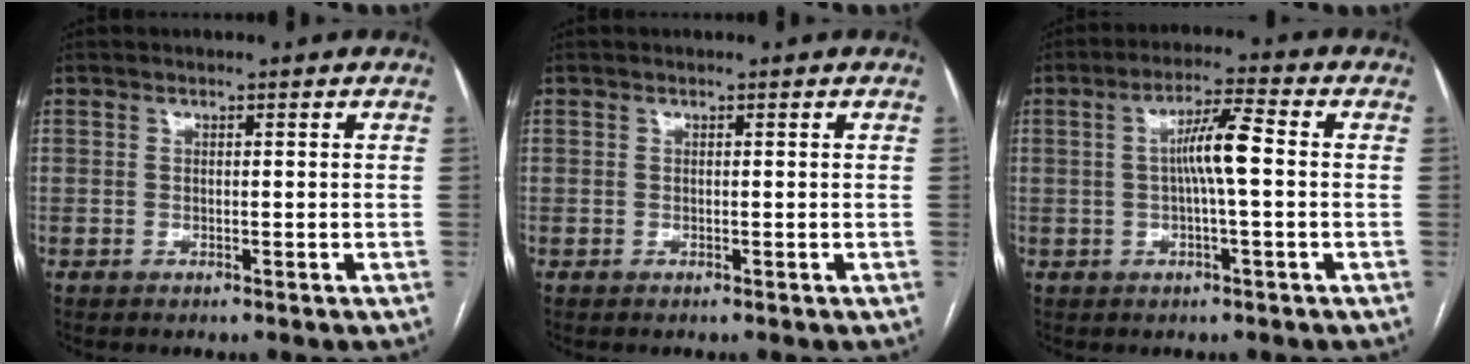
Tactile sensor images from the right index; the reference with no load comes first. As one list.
[{"total": 0.0}, {"total": 6.4, "force": [0.1, 0.2, 6.4], "torque": [-0.117, 0.013, 0.000]}]